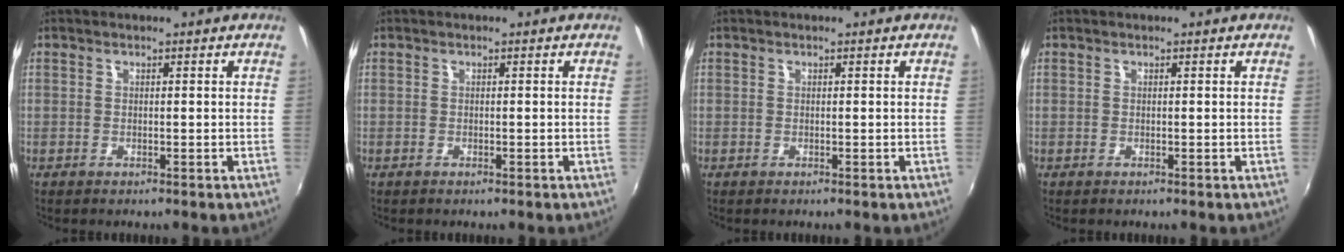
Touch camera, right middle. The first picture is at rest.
{"total": 0.0}
{"total": 0.0}
{"total": 0.0}